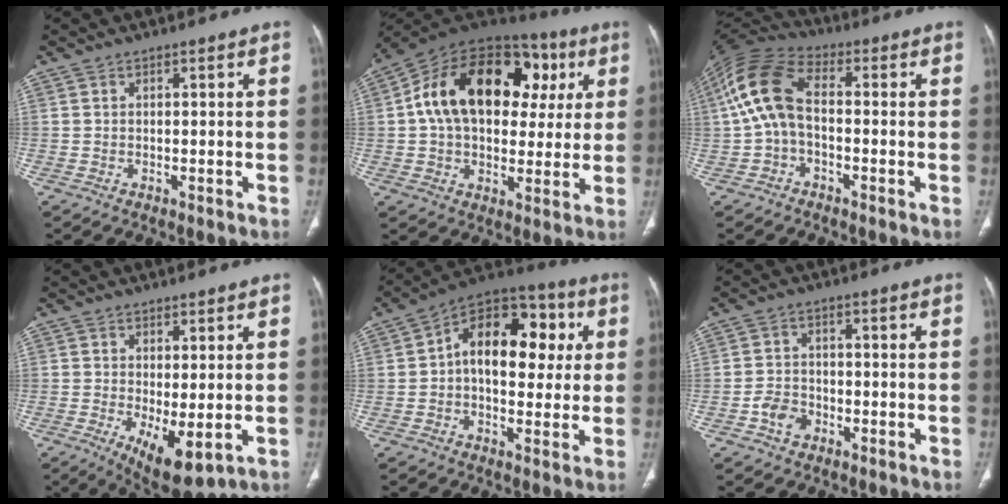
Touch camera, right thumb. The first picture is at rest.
{"total": 26.5, "force": [5.9, 16.9, 19.5], "torque": [-0.291, 0.043, 0.090]}
{"total": 12.4, "force": [-0.7, 7.5, 9.9], "torque": [-0.199, 0.036, -0.023]}
{"total": 8.5, "force": [-1.9, 3.3, 7.5], "torque": [-0.120, -0.021, -0.015]}
{"total": 17.7, "force": [2.5, 11.0, 13.6], "torque": [-0.161, 0.031, 0.029]}
{"total": 4.5, "force": [-2.0, 3.4, 2.1], "torque": [-0.028, 0.018, -0.036]}